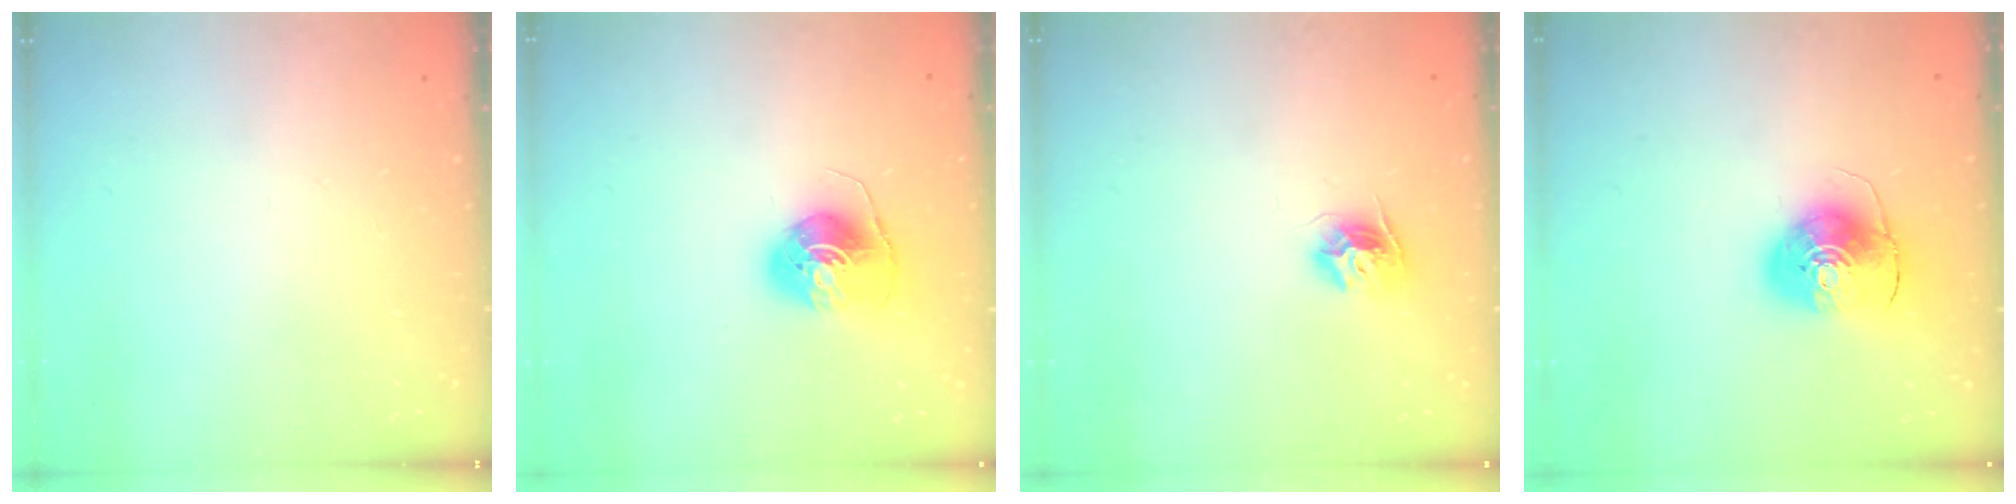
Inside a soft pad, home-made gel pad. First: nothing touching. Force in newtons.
{"total": 8.3, "press": 8.3, "slide": 0.4}
{"total": 9.3, "press": 9.3, "slide": 0.3}
{"total": 9.3, "press": 9.3, "slide": 1.1}